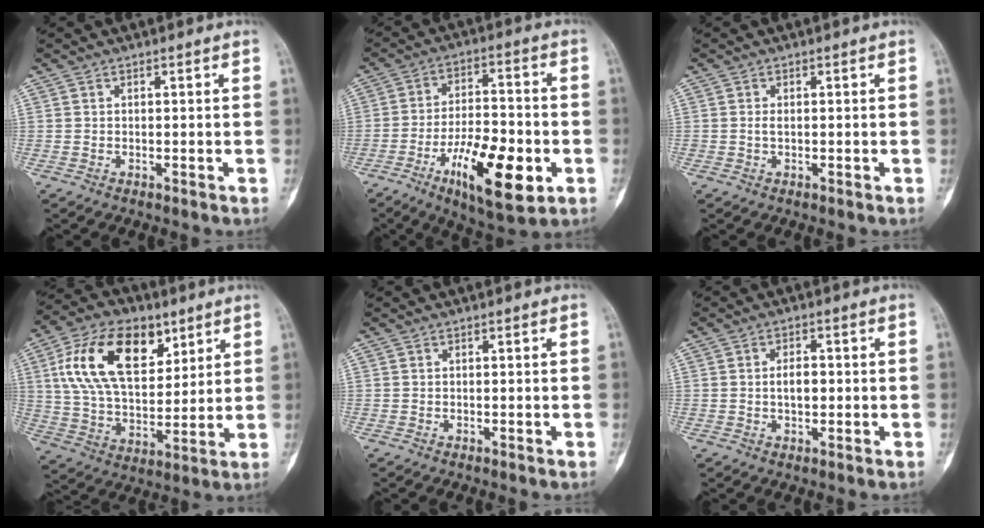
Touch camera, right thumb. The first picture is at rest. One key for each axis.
{"total": 16.8, "fx": -6.3, "fy": 6.2, "fz": 14.4, "tx": -0.223, "ty": 0.018, "tz": -0.094}
{"total": 0.9, "fx": -0.1, "fy": 0.4, "fz": 0.8, "tx": -0.018, "ty": 0.000, "tz": -0.003}
{"total": 20.0, "fx": 8.3, "fy": 11.5, "fz": 14.1, "tx": -0.228, "ty": -0.019, "tz": 0.151}
{"total": 0.0}
{"total": 3.4, "fx": -0.2, "fy": 1.9, "fz": 2.8, "tx": -0.044, "ty": 0.005, "tz": -0.005}